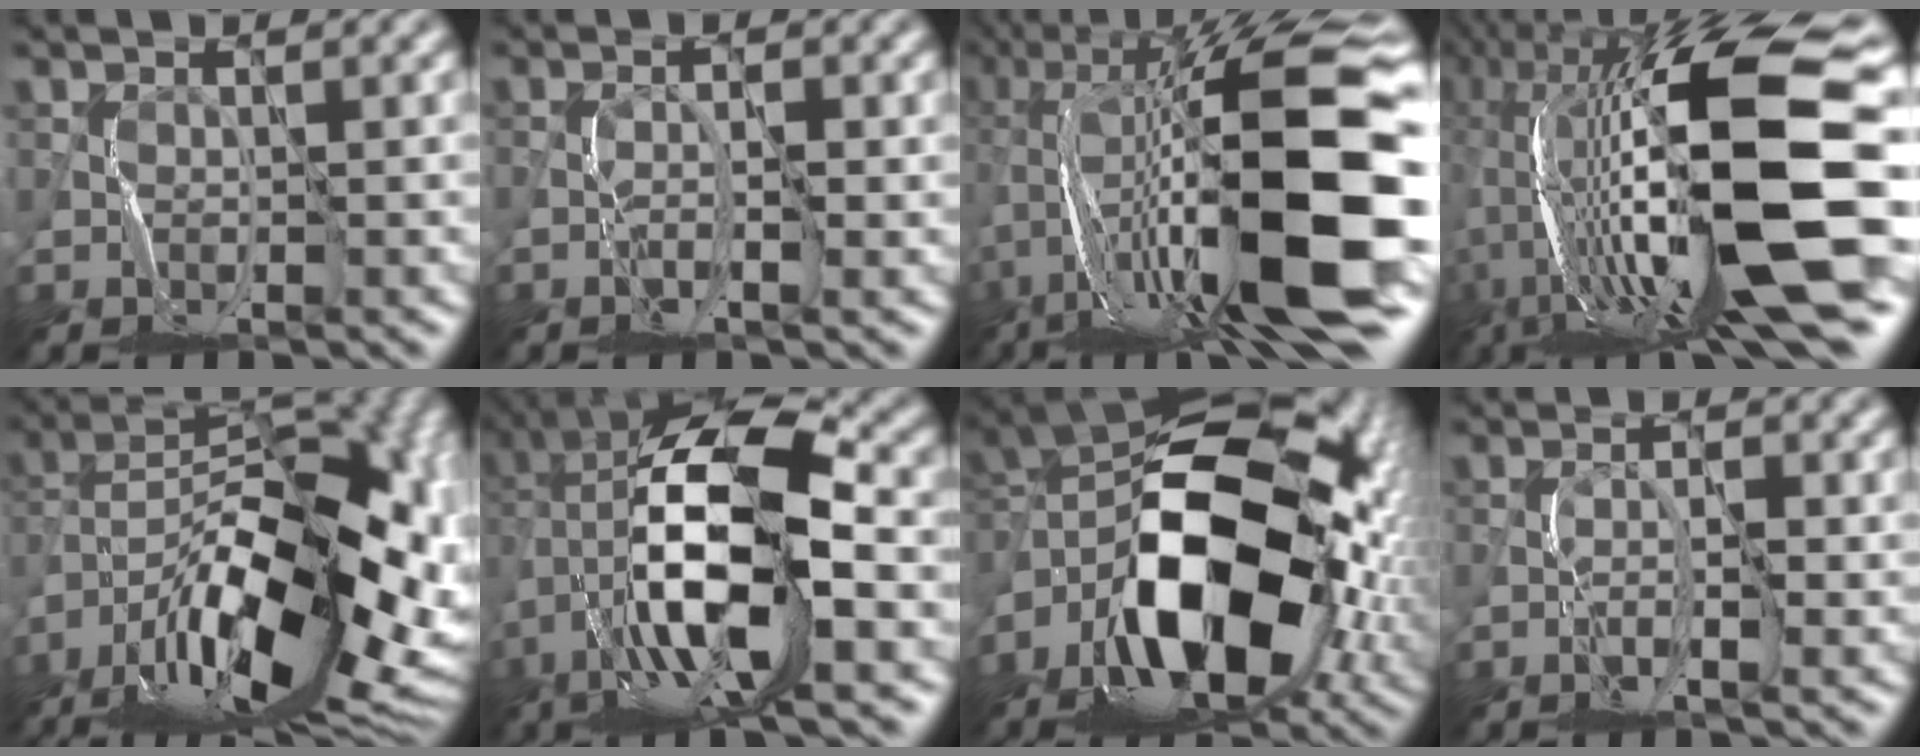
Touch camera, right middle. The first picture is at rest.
{"total": 1.9, "force": [-0.8, 0.3, 1.7], "torque": [-0.034, 0.001, -0.017]}
{"total": 18.0, "force": [-2.0, 4.8, 17.2], "torque": [-0.289, 0.036, -0.040]}
{"total": 19.3, "force": [-0.4, 5.7, 18.4], "torque": [-0.334, 0.003, -0.005]}
{"total": 19.2, "force": [-8.9, 8.5, 14.8], "torque": [-0.220, 0.019, -0.129]}
{"total": 14.5, "force": [-2.2, 5.5, 13.3], "torque": [-0.249, 0.019, -0.046]}
{"total": 15.8, "force": [-5.0, 8.5, 12.3], "torque": [-0.192, 0.012, -0.096]}
{"total": 2.4, "force": [-0.9, 0.5, 2.1], "torque": [-0.042, 0.000, -0.018]}